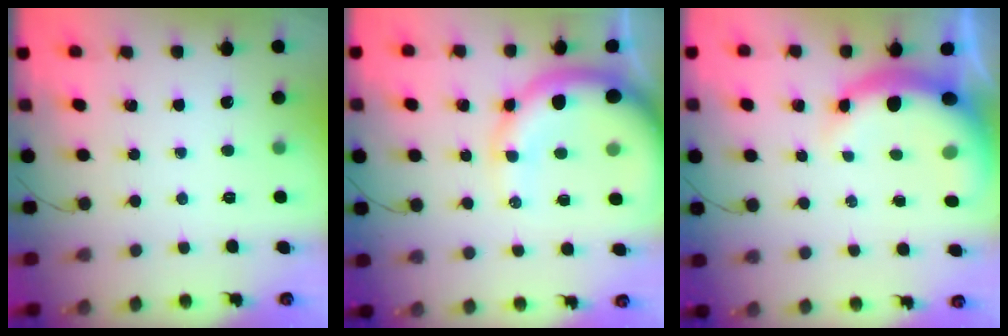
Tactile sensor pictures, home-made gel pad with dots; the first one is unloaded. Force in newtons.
{"total": 15.0, "press": 14.6, "slide": 3.1}
{"total": 8.0, "press": 7.7, "slide": 1.9}